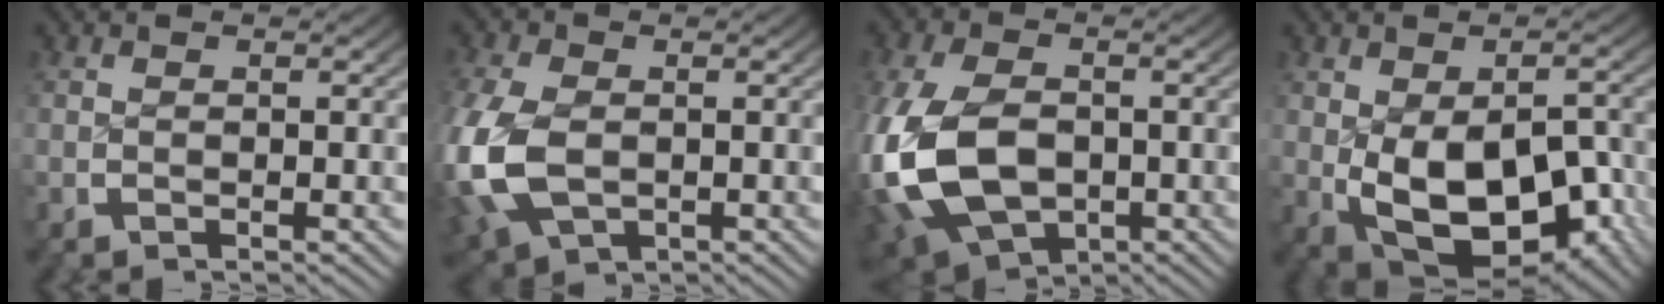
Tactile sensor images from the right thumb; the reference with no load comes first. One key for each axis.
{"total": 9.0, "fx": -1.4, "fy": 6.6, "fz": 6.0, "tx": -0.183, "ty": -0.045, "tz": 0.006}
{"total": 12.1, "fx": -2.1, "fy": 8.3, "fz": 8.5, "tx": -0.224, "ty": -0.046, "tz": -0.010}
{"total": 13.8, "fx": -3.5, "fy": 8.6, "fz": 10.2, "tx": -0.201, "ty": -0.071, "tz": -0.012}